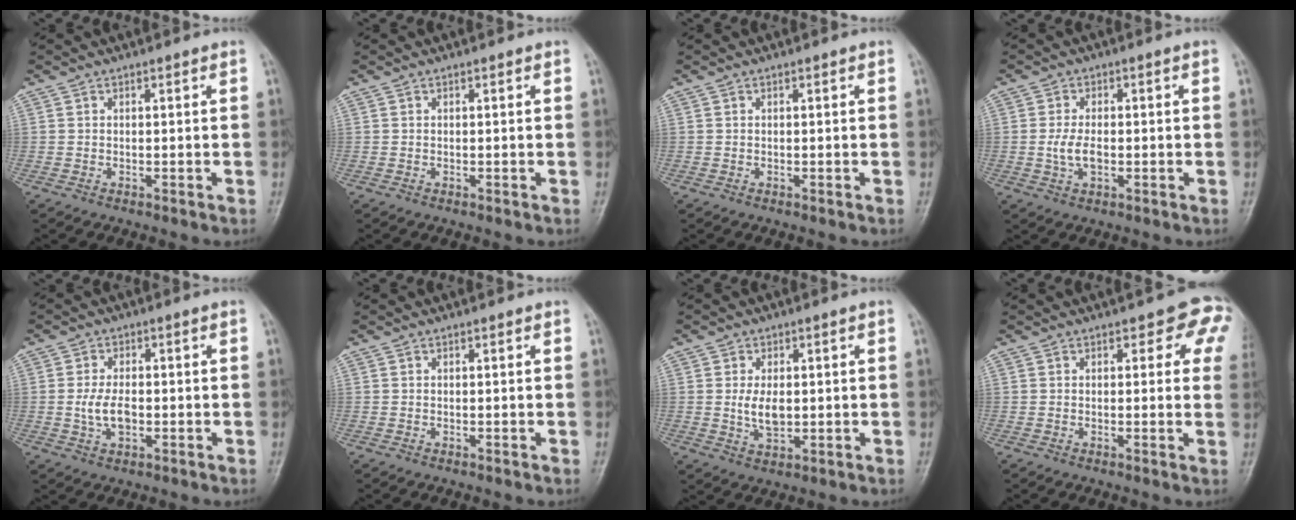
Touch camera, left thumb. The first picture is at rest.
{"total": 0.0}
{"total": 0.0}
{"total": 4.2, "force": [-0.6, 2.5, 3.3], "torque": [-0.063, 0.005, -0.012]}
{"total": 5.0, "force": [-0.7, 3.0, 3.9], "torque": [-0.072, 0.005, -0.015]}
{"total": 0.0}
{"total": 5.1, "force": [0.2, 3.1, 4.0], "torque": [-0.064, 0.000, 0.008]}
{"total": 6.7, "force": [2.9, 3.4, 5.0], "torque": [-0.010, -0.002, 0.021]}